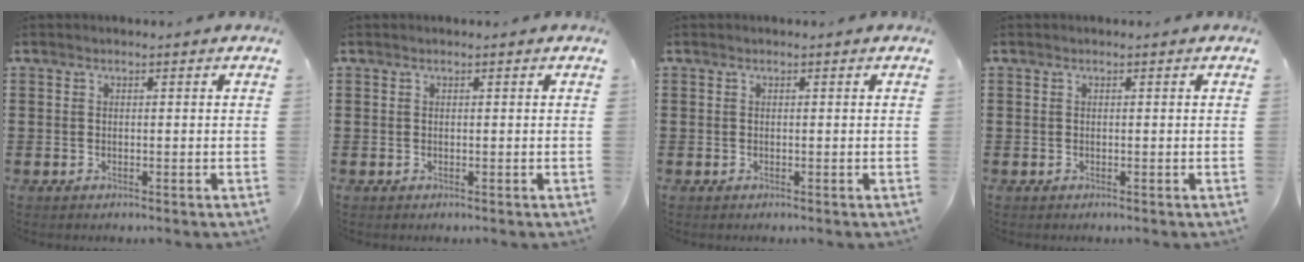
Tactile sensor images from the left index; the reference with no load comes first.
{"total": 0.0}
{"total": 0.0}
{"total": 0.0}